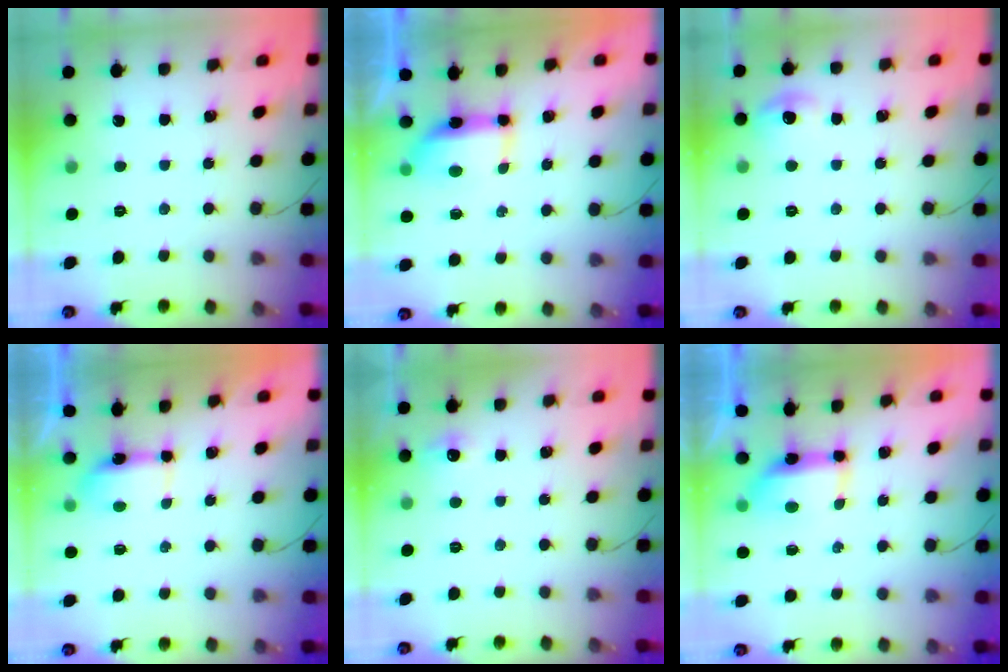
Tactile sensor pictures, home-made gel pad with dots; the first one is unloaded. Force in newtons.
{"total": 8.8, "press": 7.8, "slide": 3.9}
{"total": 7.2, "press": 7.0, "slide": 1.7}
{"total": 12.4, "press": 6.0, "slide": 10.9}
{"total": 12.6, "press": 5.2, "slide": 11.4}
{"total": 7.1, "press": 7.0, "slide": 1.4}